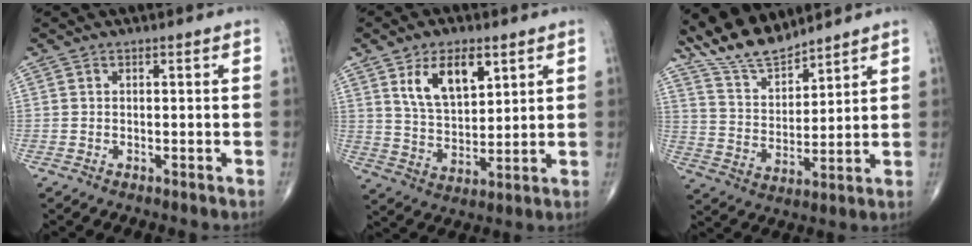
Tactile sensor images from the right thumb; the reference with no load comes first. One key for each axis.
{"total": 11.0, "fx": 5.3, "fy": 5.7, "fz": 7.7, "tx": -0.116, "ty": -0.026, "tz": 0.104}
{"total": 9.9, "fx": 9.2, "fy": 2.6, "fz": 2.7, "tx": -0.040, "ty": -0.052, "tz": 0.186}